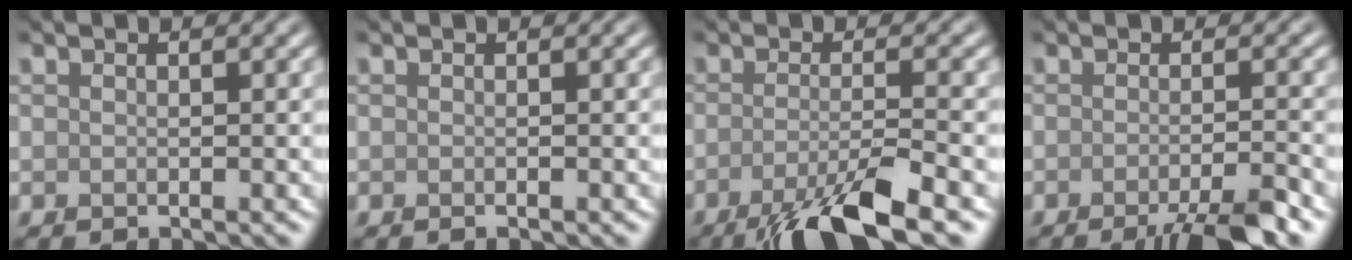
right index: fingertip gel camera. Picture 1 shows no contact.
{"total": 0.0}
{"total": 6.4, "force": [-3.8, 1.2, 5.0], "torque": [-0.076, -0.003, -0.076]}
{"total": 4.5, "force": [-2.8, 0.8, 3.5], "torque": [-0.046, -0.006, -0.050]}